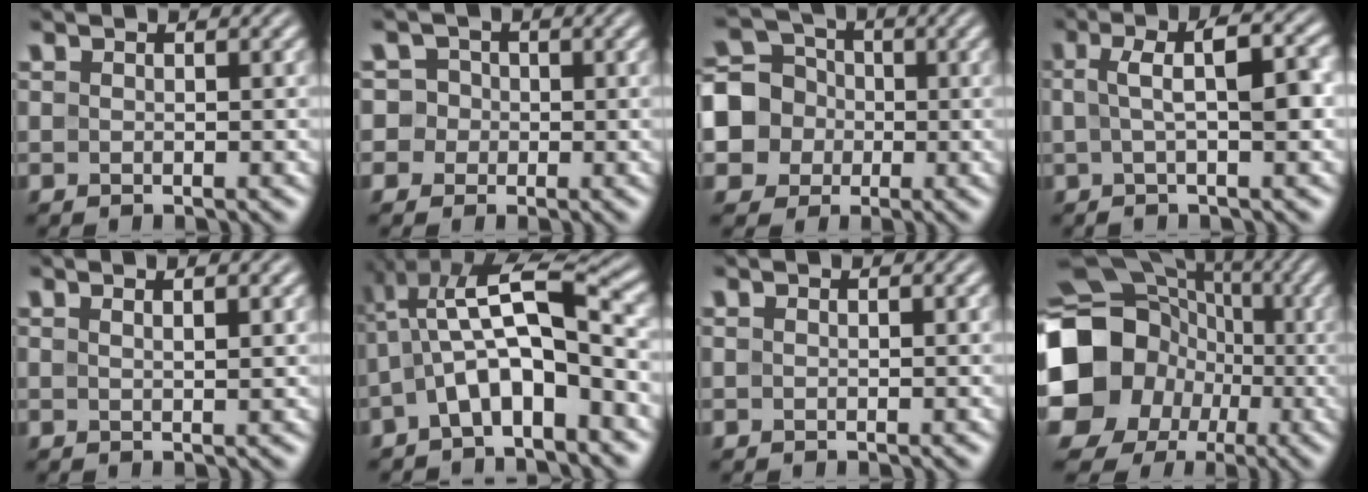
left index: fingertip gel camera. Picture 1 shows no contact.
{"total": 3.8, "force": [0.0, 3.7, 0.9], "torque": [0.013, 0.031, -0.026]}
{"total": 6.9, "force": [-0.7, 6.5, 2.1], "torque": [-0.047, 0.020, -0.041]}
{"total": 5.6, "force": [0.5, 1.5, 5.4], "torque": [-0.077, 0.014, 0.001]}
{"total": 2.0, "force": [1.1, 0.6, 1.6], "torque": [-0.015, 0.002, 0.008]}
{"total": 8.6, "force": [-1.1, 3.2, 7.9], "torque": [-0.146, 0.029, -0.030]}
{"total": 0.0}
{"total": 18.6, "force": [-3.4, 16.9, 7.1], "torque": [-0.162, -0.008, -0.105]}